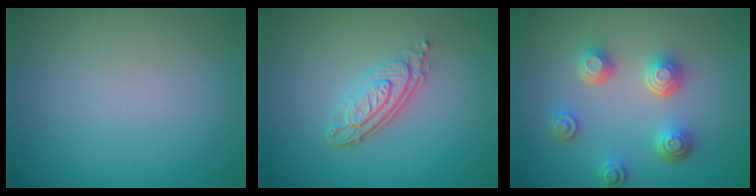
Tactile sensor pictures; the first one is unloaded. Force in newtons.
{"total": 4.2, "press": 3.0, "slide": 2.8}
{"total": 4.4, "press": 3.4, "slide": 2.8}